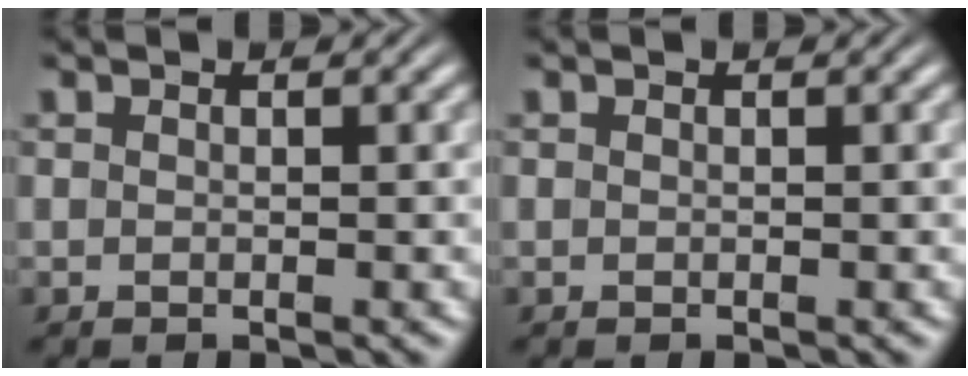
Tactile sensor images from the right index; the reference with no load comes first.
{"total": 0.0}